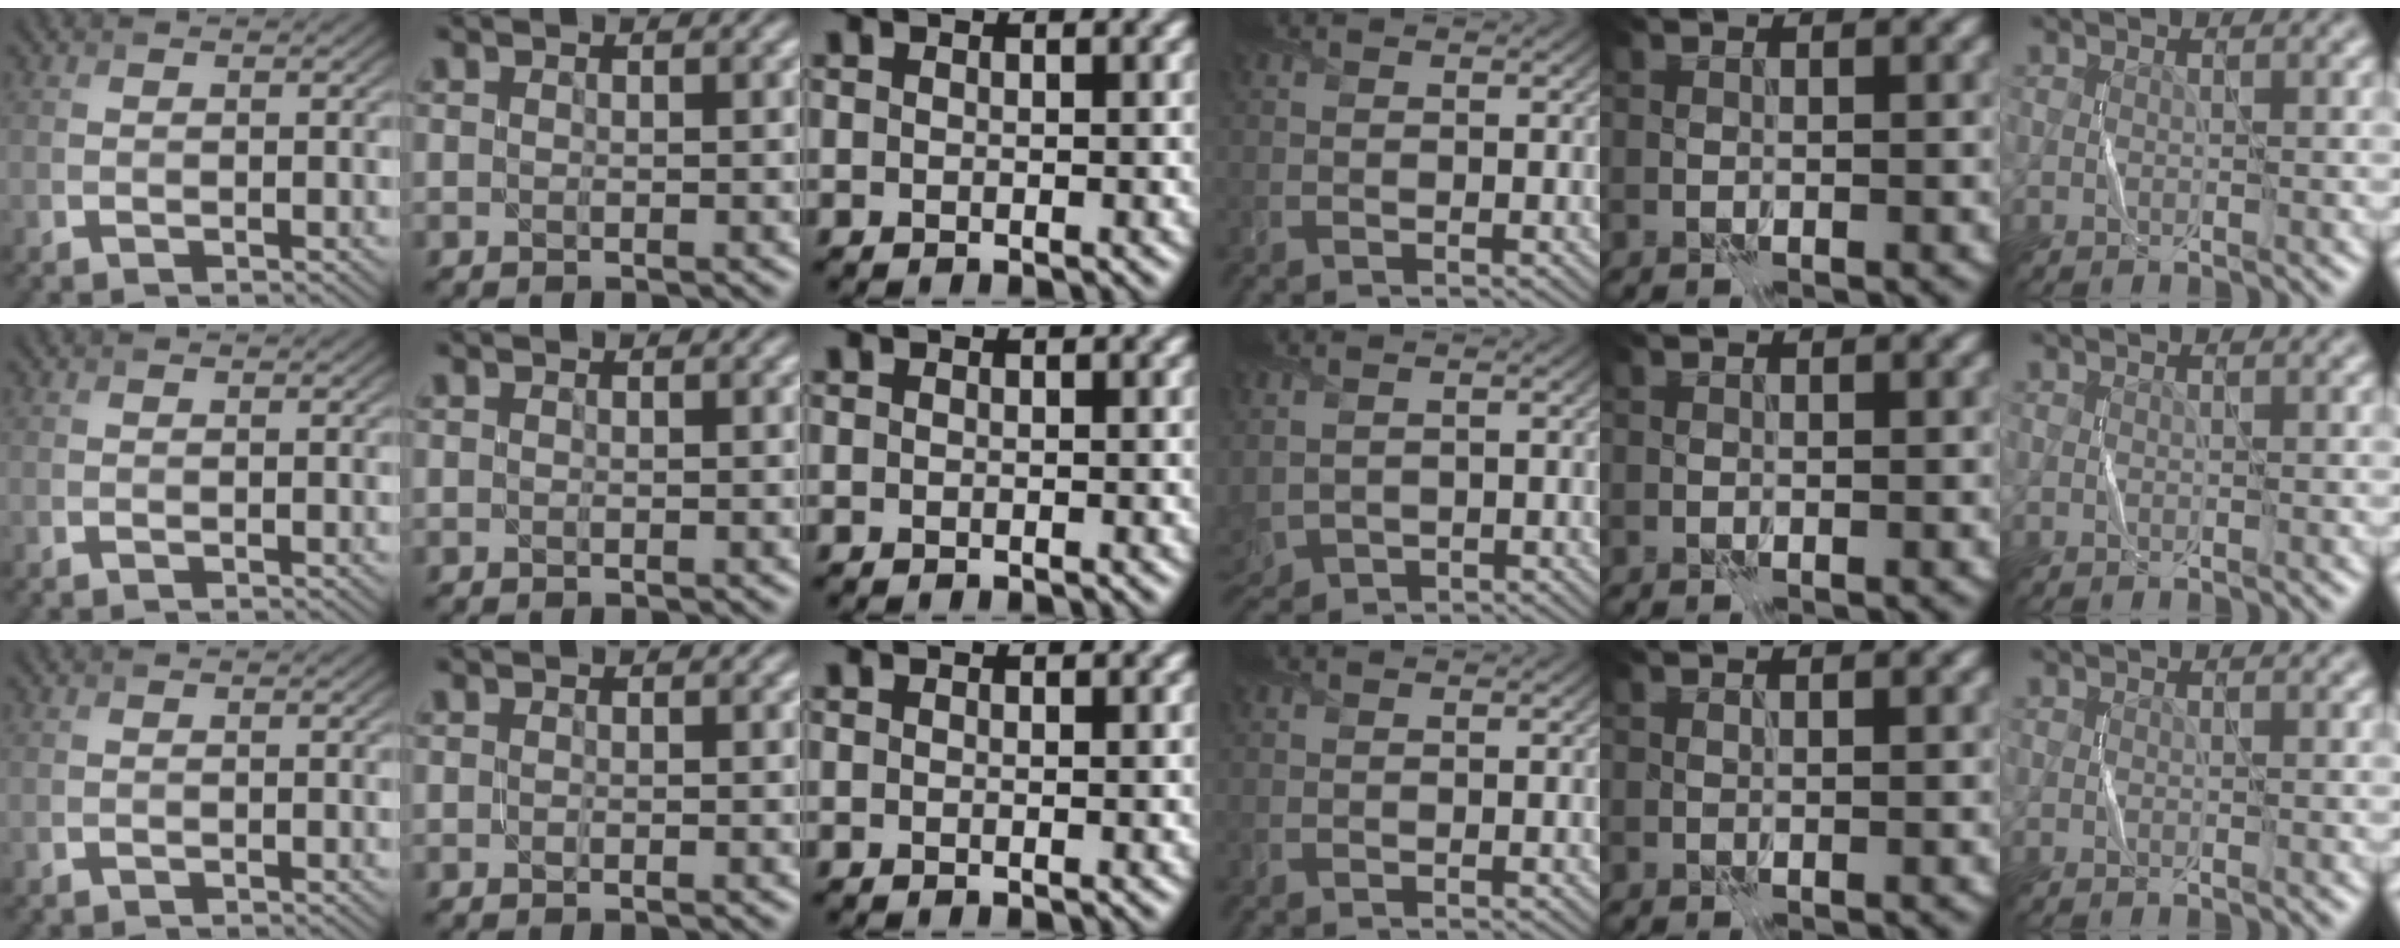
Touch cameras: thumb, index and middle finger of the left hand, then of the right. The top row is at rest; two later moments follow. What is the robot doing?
{"motion": "fold", "object": "shorts"}